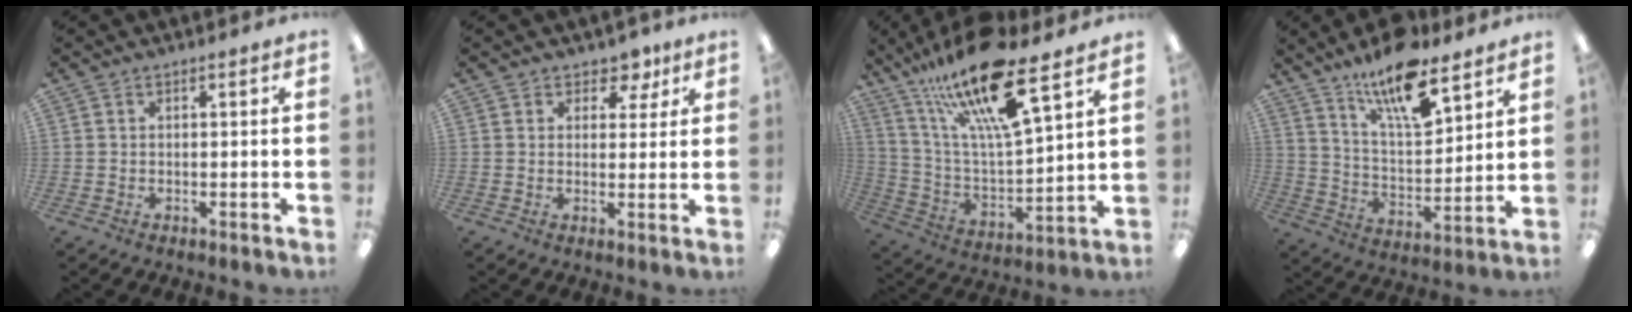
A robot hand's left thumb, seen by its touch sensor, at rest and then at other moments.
{"total": 4.7, "force": [2.9, 3.5, 1.3], "torque": [-0.007, -0.013, 0.047]}
{"total": 21.1, "force": [14.4, 5.0, 14.6], "torque": [-0.272, -0.076, 0.236]}
{"total": 16.5, "force": [12.1, 5.0, 10.0], "torque": [-0.174, -0.066, 0.203]}